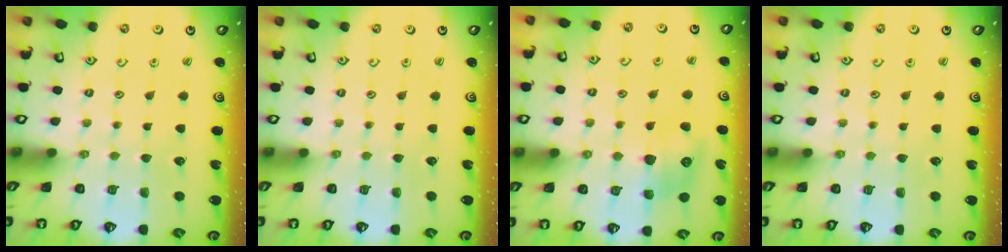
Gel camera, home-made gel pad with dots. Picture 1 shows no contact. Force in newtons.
{"total": 0.0}
{"total": 9.8, "press": 9.8, "slide": 0.4}
{"total": 0.0}